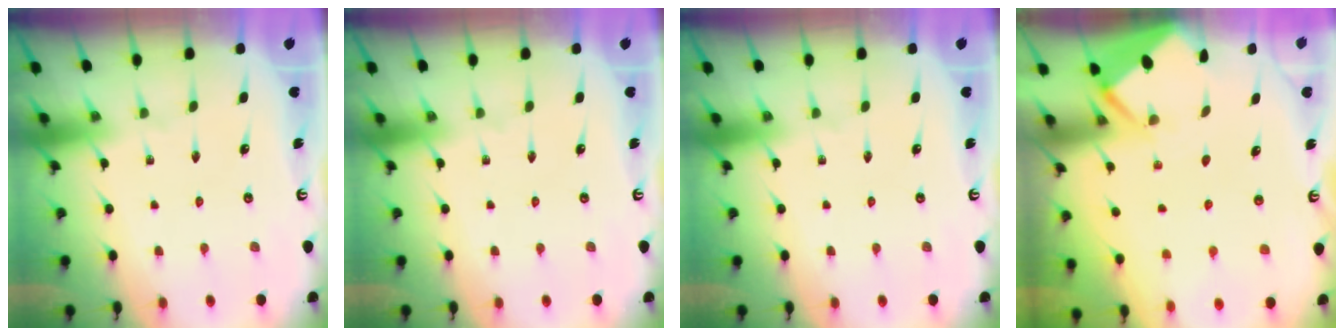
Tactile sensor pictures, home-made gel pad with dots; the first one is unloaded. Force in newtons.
{"total": 0.0}
{"total": 0.0}
{"total": 2.6, "press": 2.6, "slide": 0.3}